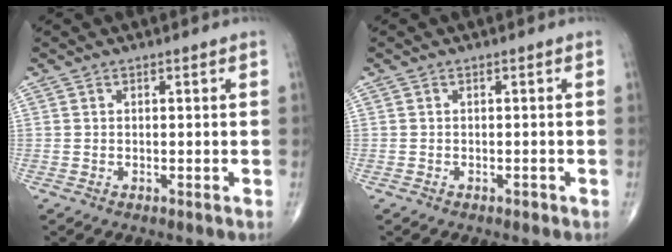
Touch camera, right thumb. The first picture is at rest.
{"total": 0.6, "force": [-0.4, 0.3, 0.2], "torque": [0.000, 0.000, -0.008]}